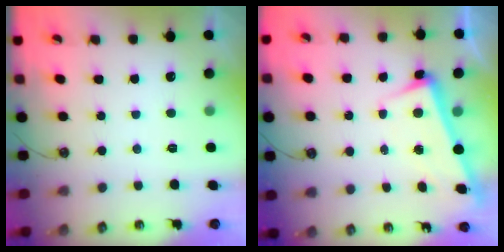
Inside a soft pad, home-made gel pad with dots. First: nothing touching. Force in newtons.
{"total": 3.3, "press": 3.1, "slide": 1.3}